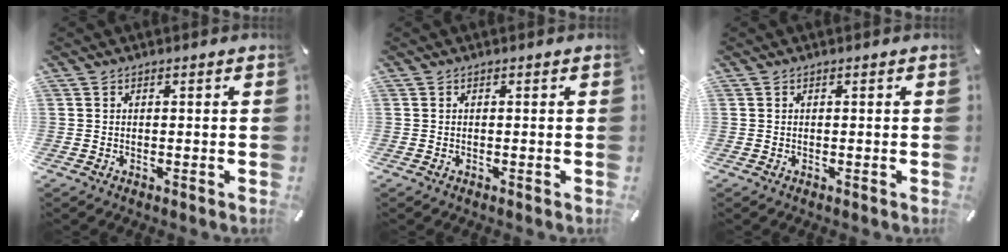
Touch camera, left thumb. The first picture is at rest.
{"total": 0.0}
{"total": 0.0}